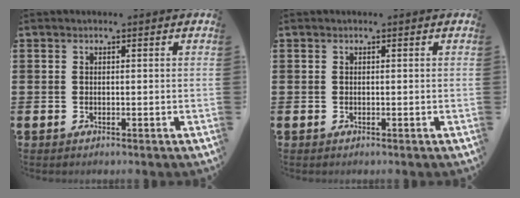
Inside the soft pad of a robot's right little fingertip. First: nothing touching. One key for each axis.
{"total": 0.0}